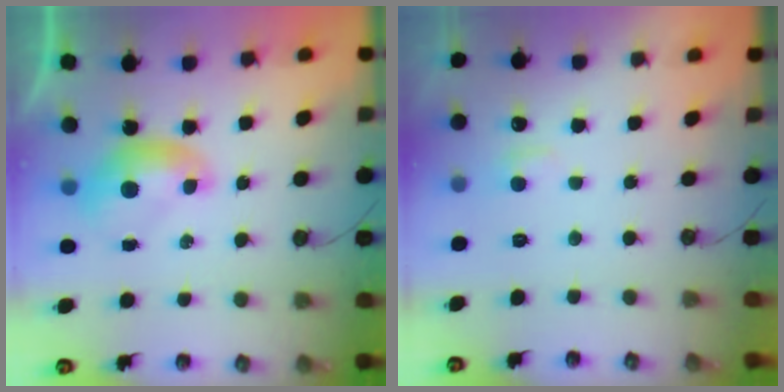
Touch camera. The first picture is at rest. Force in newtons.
{"total": 1.3, "press": 1.2, "slide": 0.6}